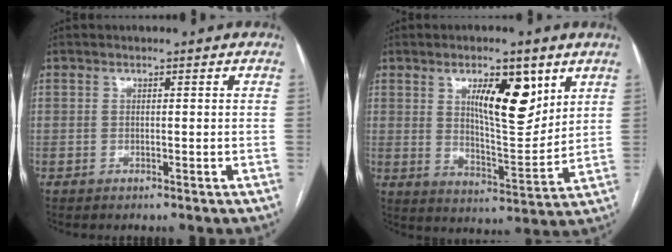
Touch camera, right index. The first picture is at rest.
{"total": 11.1, "force": [5.1, 3.4, 9.3], "torque": [-0.149, -0.006, 0.089]}